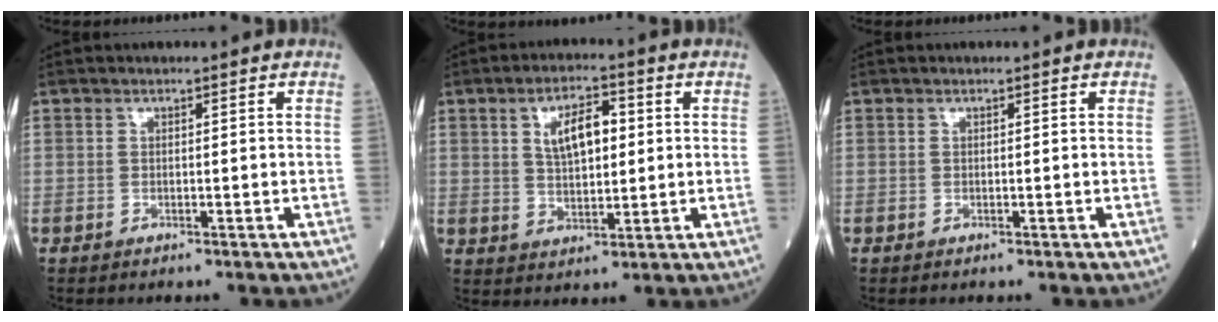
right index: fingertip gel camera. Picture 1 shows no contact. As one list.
[{"total": 7.0, "force": [1.8, 3.1, 6.1], "torque": [-0.108, 0.010, 0.035]}, {"total": 0.0}]